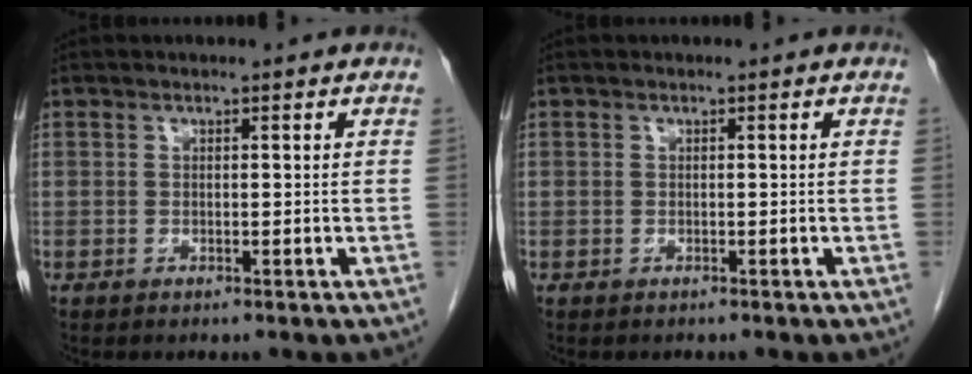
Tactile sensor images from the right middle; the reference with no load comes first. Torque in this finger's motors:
{"motor_torque": [-1.82, 0.31, -0.71, -0.13]}